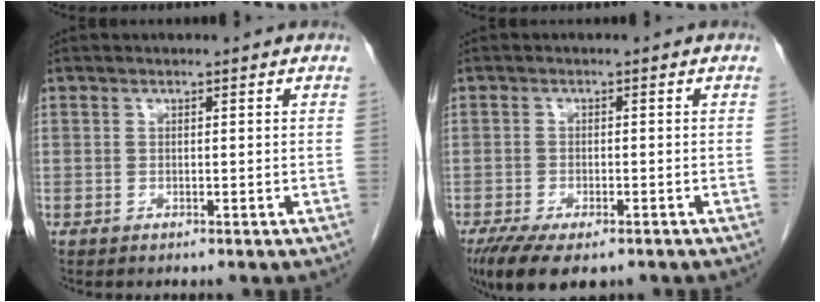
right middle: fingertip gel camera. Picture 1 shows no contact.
{"total": 9.1, "force": [-6.5, 3.3, 5.5], "torque": [-0.091, -0.016, -0.101]}